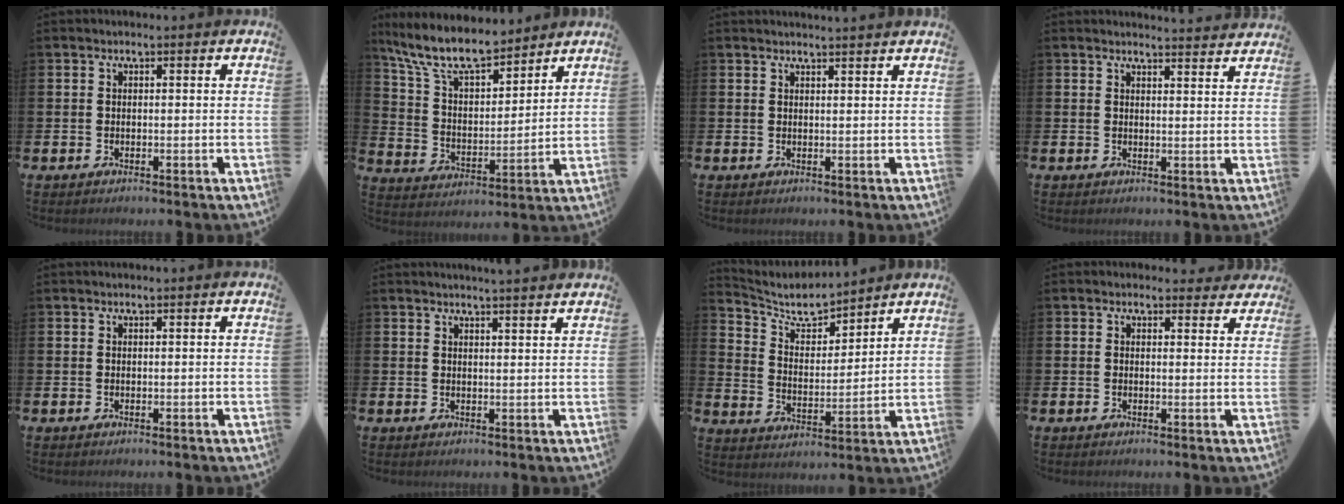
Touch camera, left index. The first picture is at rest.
{"total": 10.4, "force": [9.1, 2.7, 4.3], "torque": [-0.126, -0.045, 0.165]}
{"total": 1.3, "force": [1.3, -0.3, 0.0], "torque": [0.003, -0.008, 0.024]}
{"total": 2.7, "force": [2.7, -0.2, -0.2], "torque": [0.008, -0.022, 0.047]}
{"total": 0.0}
{"total": 2.5, "force": [2.4, -0.5, 0.0], "torque": [0.007, -0.017, 0.042]}
{"total": 6.6, "force": [6.2, 1.5, 1.8], "torque": [-0.061, -0.039, 0.106]}
{"total": 1.8, "force": [1.6, 0.8, 0.1], "torque": [0.011, -0.006, 0.024]}